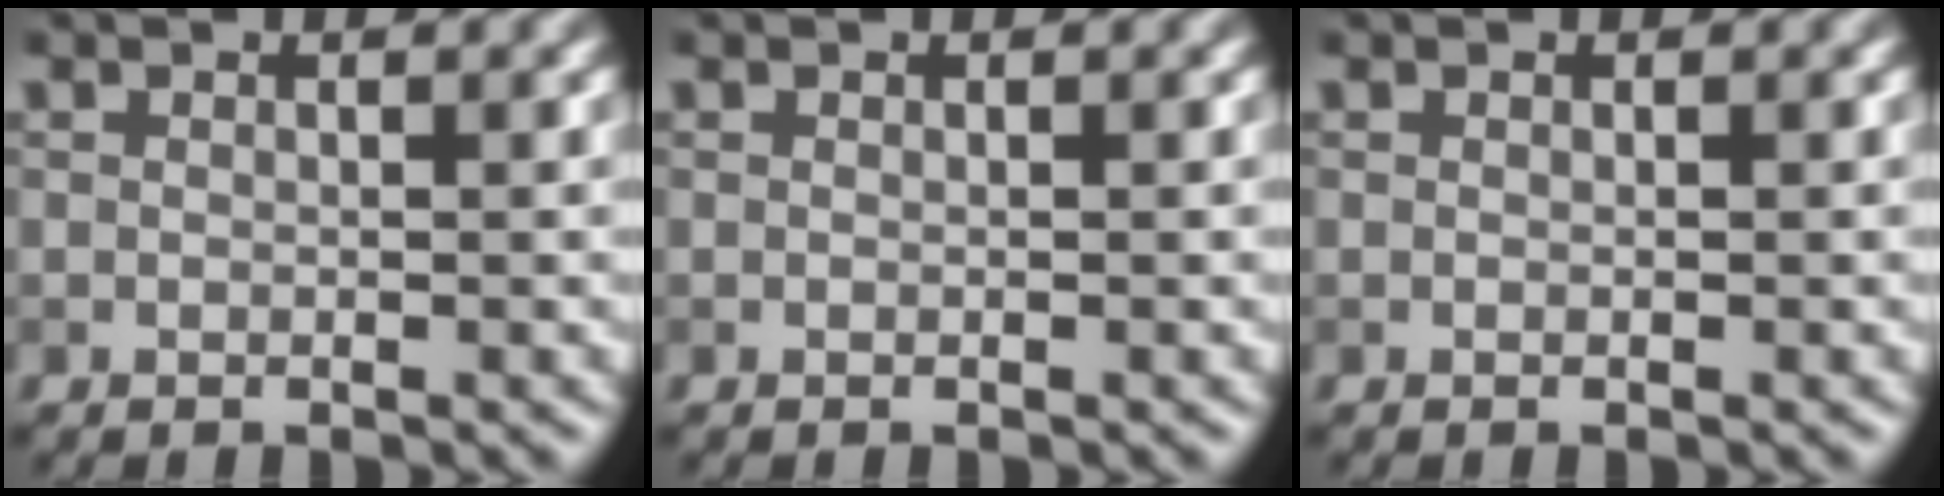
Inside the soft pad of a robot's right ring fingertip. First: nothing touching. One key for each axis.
{"total": 0.0}
{"total": 0.0}